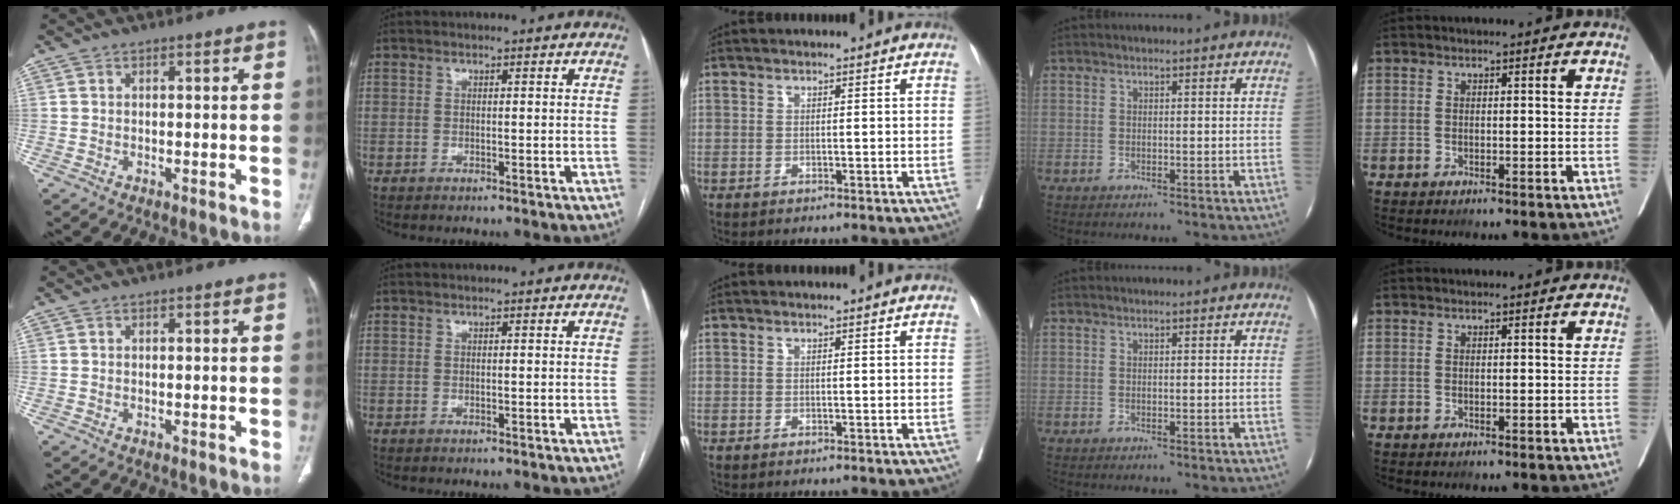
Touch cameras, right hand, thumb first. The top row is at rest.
{}